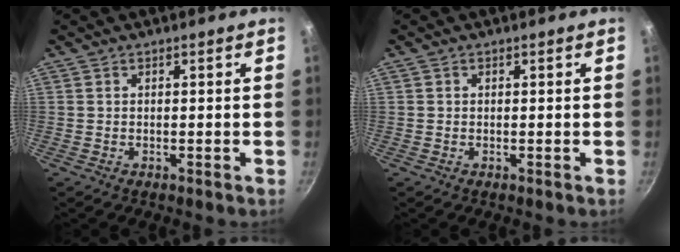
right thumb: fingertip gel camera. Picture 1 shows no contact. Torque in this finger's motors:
{"motor_torque": [-0.11, 0.34, 0.11, -0.01, 0.00]}